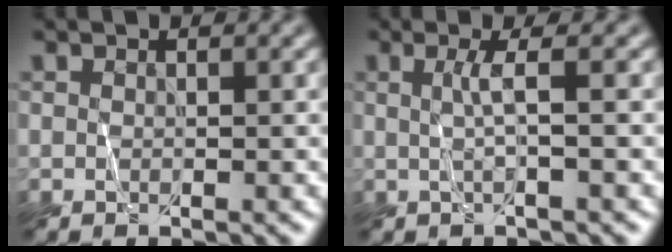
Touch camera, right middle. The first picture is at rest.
{"total": 1.7, "force": [-0.2, 0.2, 1.7], "torque": [-0.033, 0.004, 0.003]}